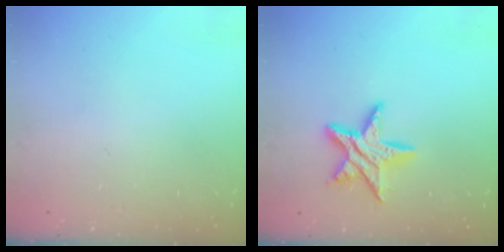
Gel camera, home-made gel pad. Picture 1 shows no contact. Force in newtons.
{"total": 11.6, "press": 11.5, "slide": 0.7}